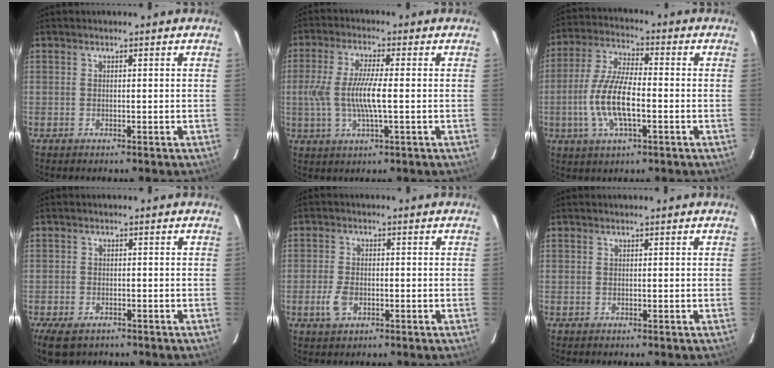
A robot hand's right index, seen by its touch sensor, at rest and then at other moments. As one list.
[{"total": 8.9, "force": [-0.9, 1.4, 8.7], "torque": [-0.175, -0.005, -0.018]}, {"total": 11.4, "force": [-2.8, 3.7, 10.4], "torque": [-0.219, 0.000, -0.057]}, {"total": 6.3, "force": [-4.2, 3.6, 3.0], "torque": [-0.081, -0.019, -0.070]}, {"total": 4.3, "force": [-1.7, 2.7, 2.9], "torque": [-0.070, -0.003, -0.030]}, {"total": 0.0}]